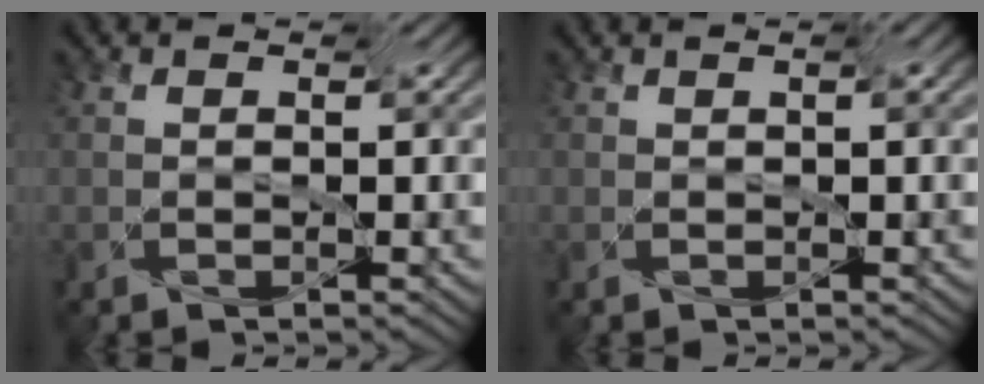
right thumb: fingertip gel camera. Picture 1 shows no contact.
{"total": 0.5, "force": [0.2, -0.3, 0.4], "torque": [-0.003, -0.001, 0.003]}